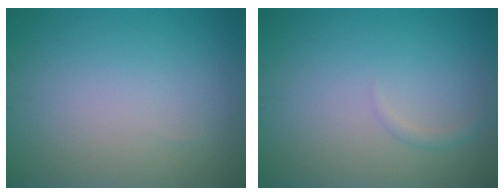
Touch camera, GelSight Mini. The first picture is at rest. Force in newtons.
{"total": 0.7, "press": 0.7, "slide": 0.1}